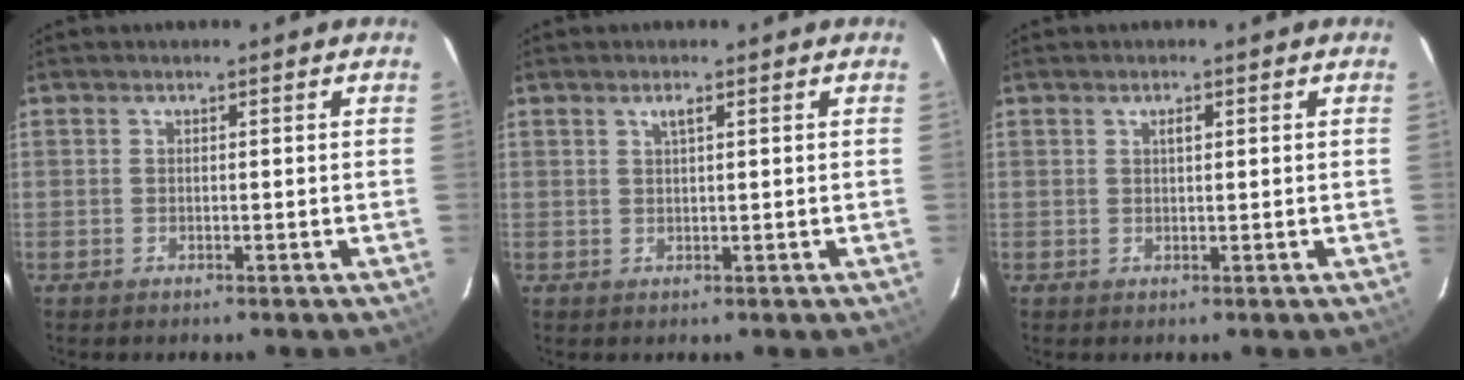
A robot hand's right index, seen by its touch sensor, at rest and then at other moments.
{"total": 1.3, "force": [0.7, 0.1, 1.1], "torque": [-0.020, 0.003, 0.012]}
{"total": 1.1, "force": [0.5, 0.5, 0.9], "torque": [-0.014, 0.004, 0.008]}